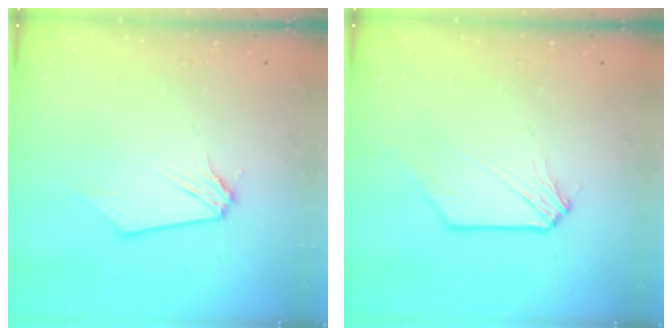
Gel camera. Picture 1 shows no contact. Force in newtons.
{"total": 0.7, "press": 0.7, "slide": 0.1}